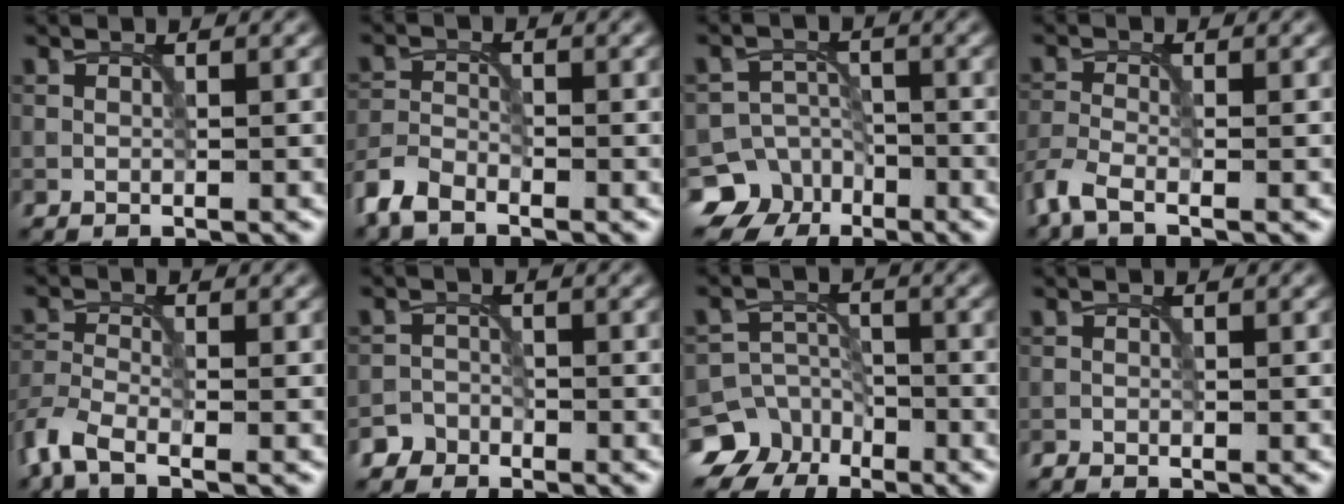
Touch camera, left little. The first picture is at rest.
{"total": 3.1, "force": [-2.6, 1.1, 1.3], "torque": [-0.029, -0.002, -0.064]}
{"total": 7.6, "force": [-5.0, 5.7, 1.0], "torque": [-0.004, -0.011, -0.093]}
{"total": 3.0, "force": [-2.3, 0.7, 1.8], "torque": [-0.049, -0.011, -0.062]}
{"total": 4.1, "force": [-3.2, 1.2, 2.4], "torque": [-0.058, -0.010, -0.078]}
{"total": 2.5, "force": [-2.1, 1.3, -0.1], "torque": [0.011, 0.008, -0.038]}
{"total": 7.3, "force": [-5.3, 5.0, 1.1], "torque": [-0.006, -0.008, -0.094]}
{"total": 0.7, "force": [-0.4, -0.5, -0.3], "torque": [0.009, 0.001, -0.012]}